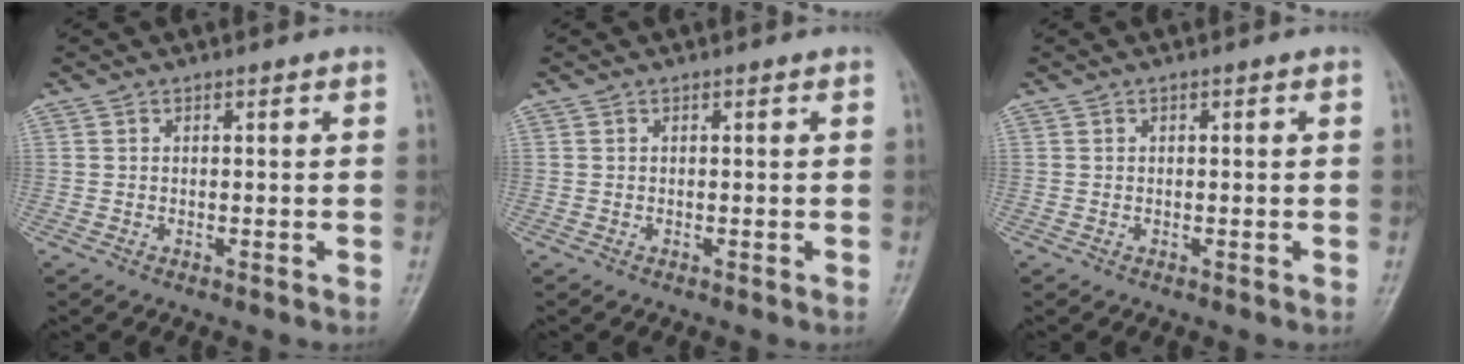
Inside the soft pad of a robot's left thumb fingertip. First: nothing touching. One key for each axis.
{"total": 0.0}
{"total": 0.0}